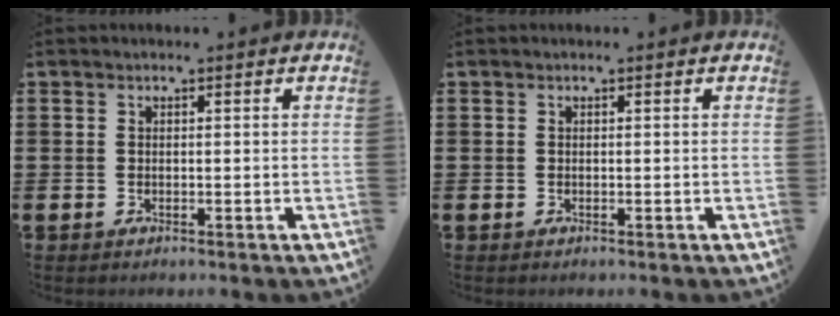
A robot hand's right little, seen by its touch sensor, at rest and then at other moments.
{"total": 0.0}